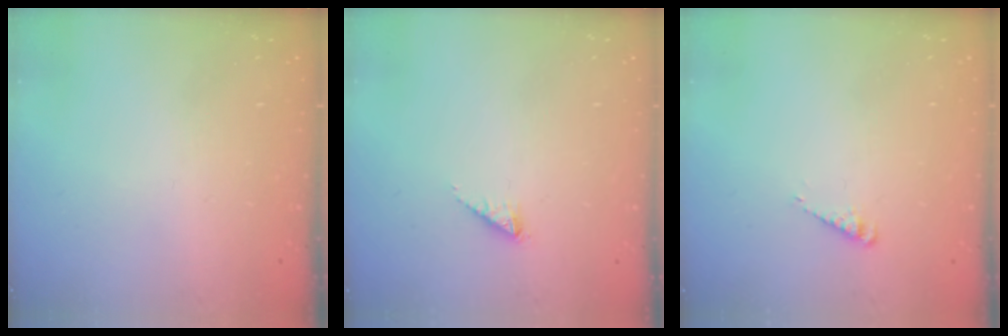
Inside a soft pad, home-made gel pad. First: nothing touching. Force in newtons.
{"total": 1.2, "press": 1.2, "slide": 0.2}
{"total": 2.7, "press": 2.7, "slide": 0.3}